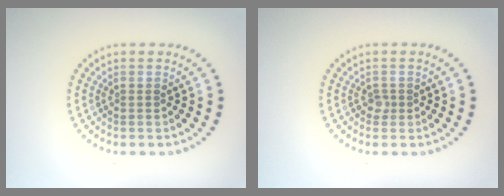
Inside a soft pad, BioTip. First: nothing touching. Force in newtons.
{"total": 0.8, "press": 0.6, "slide": 0.6}